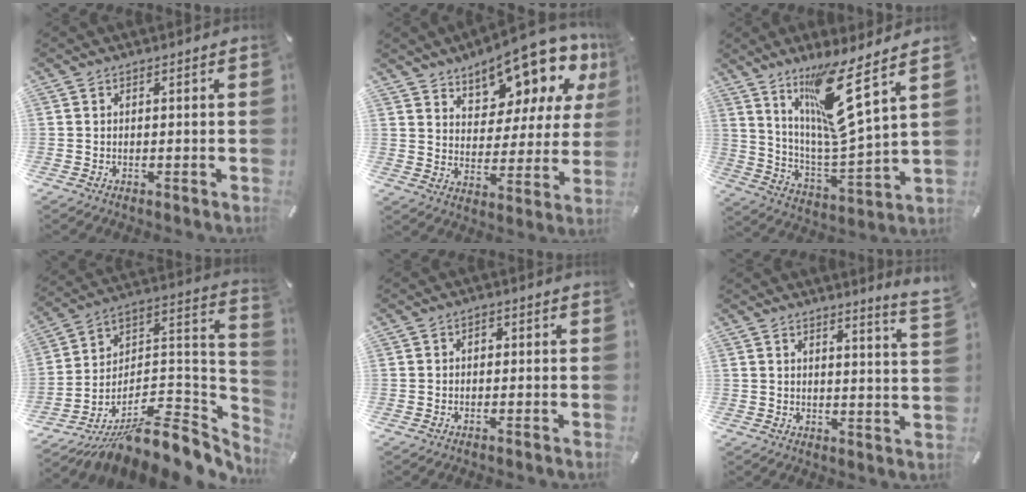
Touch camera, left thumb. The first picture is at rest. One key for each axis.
{"total": 14.9, "fx": 11.9, "fy": 6.6, "fz": 6.1, "tx": -0.082, "ty": -0.098, "tz": 0.202}
{"total": 15.4, "fx": 10.3, "fy": 1.9, "fz": 11.3, "tx": -0.199, "ty": -0.063, "tz": 0.163}
{"total": 10.4, "fx": -7.2, "fy": 5.3, "fz": 5.3, "tx": -0.023, "ty": -0.022, "tz": -0.117}
{"total": 1.6, "fx": -0.9, "fy": 1.1, "fz": 0.7, "tx": -0.015, "ty": 0.007, "tz": -0.021}
{"total": 4.1, "fx": 3.4, "fy": -0.5, "fz": 2.1, "tx": -0.033, "ty": -0.029, "tz": 0.056}